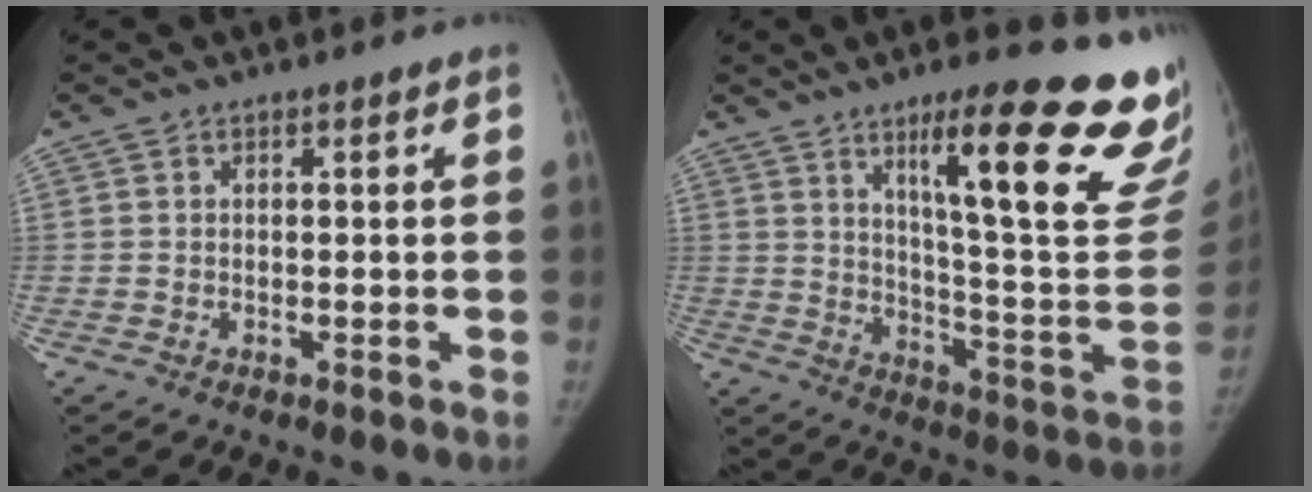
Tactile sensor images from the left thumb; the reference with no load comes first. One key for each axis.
{"total": 28.8, "fx": 18.2, "fy": 4.8, "fz": 21.8, "tx": -0.232, "ty": -0.098, "tz": 0.261}